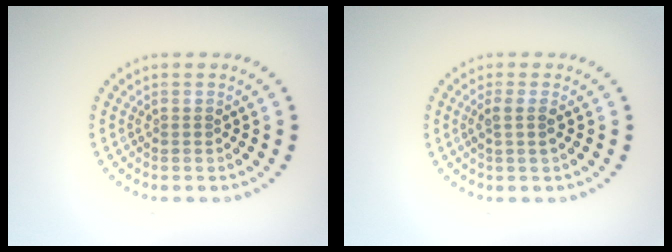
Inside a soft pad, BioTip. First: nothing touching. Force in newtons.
{"total": 1.5, "press": 1.2, "slide": 0.9}